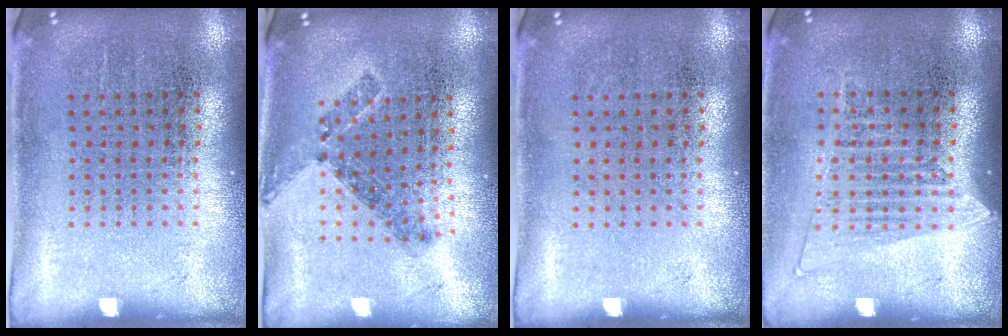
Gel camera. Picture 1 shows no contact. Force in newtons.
{"total": 0.9, "press": 0.8, "slide": 0.4}
{"total": 0.0}
{"total": 1.4, "press": 1.3, "slide": 0.6}